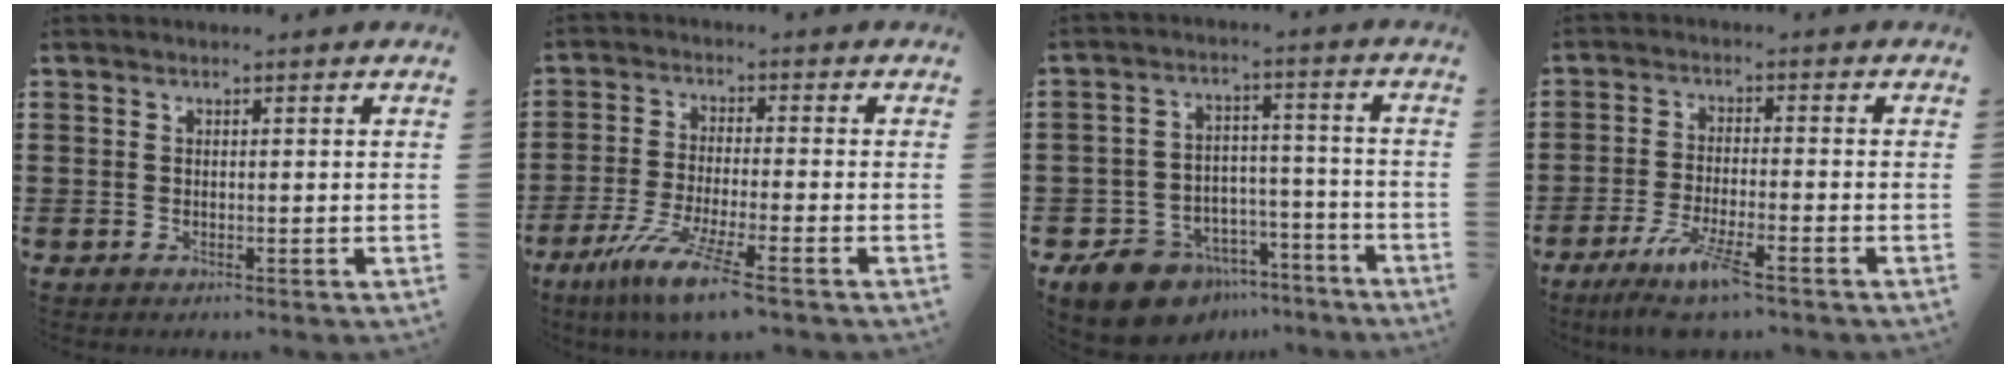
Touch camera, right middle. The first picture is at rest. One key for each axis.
{"total": 8.0, "fx": -5.6, "fy": 0.2, "fz": 5.7, "tx": -0.116, "ty": -0.018, "tz": -0.104}
{"total": 9.4, "fx": -7.8, "fy": 4.6, "fz": 2.5, "tx": -0.051, "ty": 0.043, "tz": -0.143}
{"total": 6.6, "fx": -4.6, "fy": 0.4, "fz": 4.7, "tx": -0.093, "ty": -0.015, "tz": -0.084}